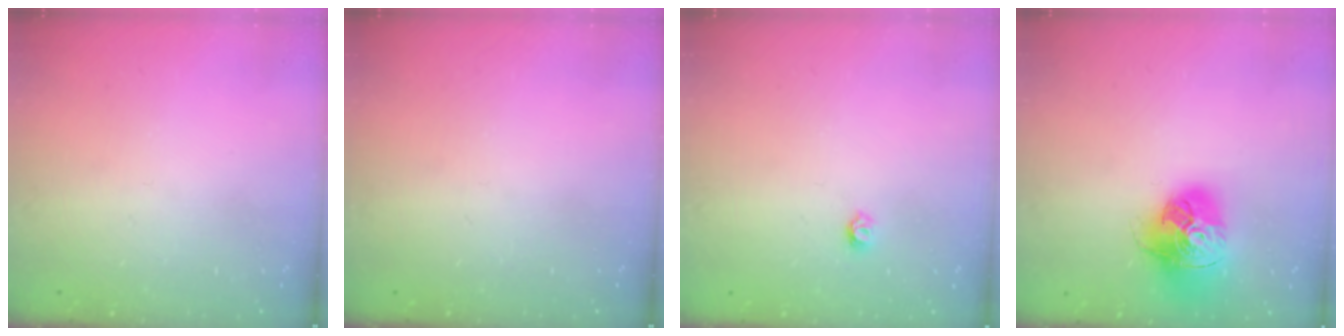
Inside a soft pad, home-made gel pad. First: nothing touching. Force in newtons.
{"total": 0.0}
{"total": 3.2, "press": 3.2, "slide": 0.3}
{"total": 17.5, "press": 17.4, "slide": 1.9}